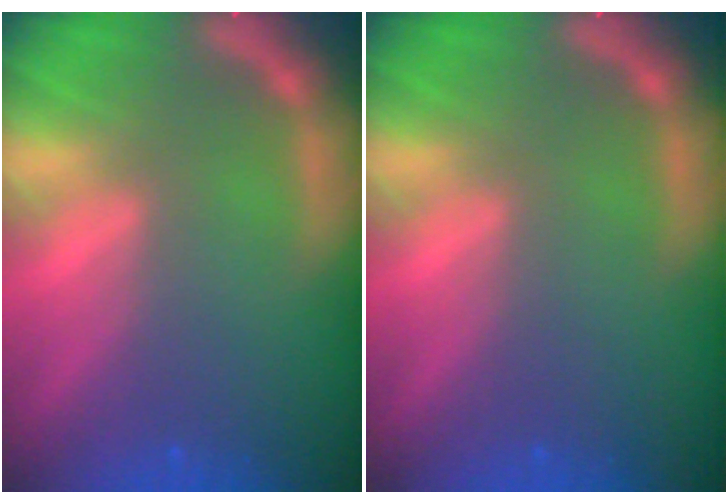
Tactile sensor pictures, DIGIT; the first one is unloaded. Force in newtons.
{"total": 0.0}